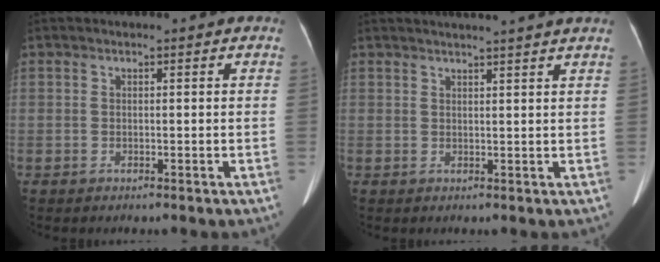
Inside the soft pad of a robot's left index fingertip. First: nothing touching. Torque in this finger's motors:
{"motor_torque": [0.03, -0.25, 0.00, 0.04]}